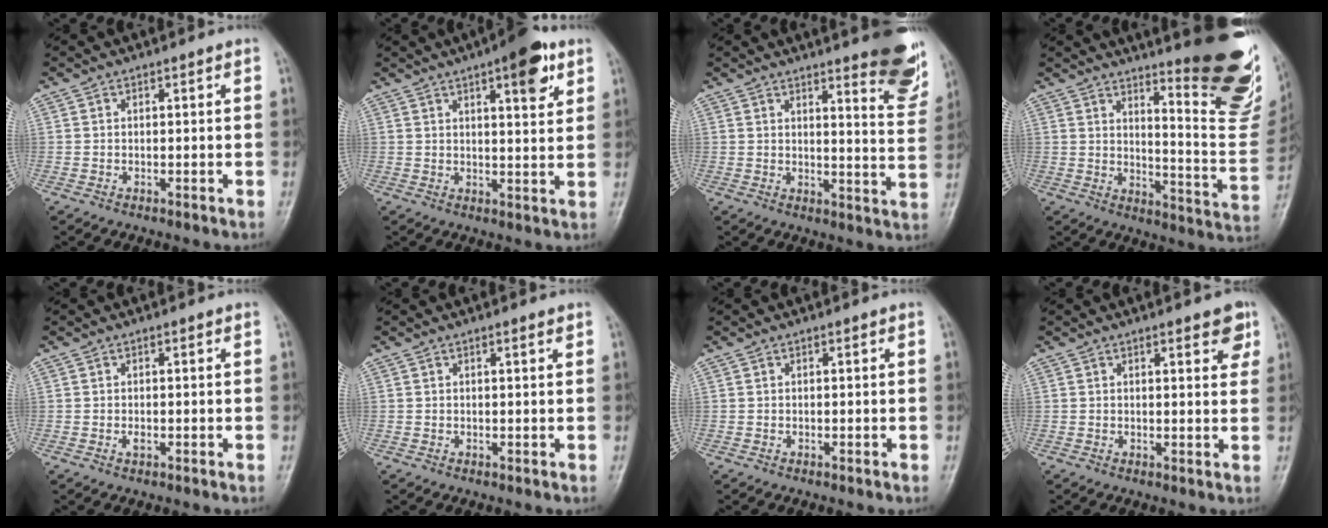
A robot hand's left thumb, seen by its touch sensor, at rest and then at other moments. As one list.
[{"total": 9.2, "force": [4.9, 2.9, 7.3], "torque": [-0.082, -0.019, 0.063]}, {"total": 13.5, "force": [9.4, 3.0, 9.2], "torque": [-0.081, -0.064, 0.110]}, {"total": 22.5, "force": [15.3, 4.4, 15.9], "torque": [-0.172, -0.134, 0.195]}, {"total": 0.9, "force": [-0.2, 0.6, 0.7], "torque": [-0.011, -0.002, -0.003]}, {"total": 0.9, "force": [0.7, 0.1, 0.6], "torque": [-0.007, -0.003, 0.009]}, {"total": 0.0}, {"total": 4.8, "force": [2.7, 1.8, 3.6], "torque": [-0.025, -0.011, 0.029]}]